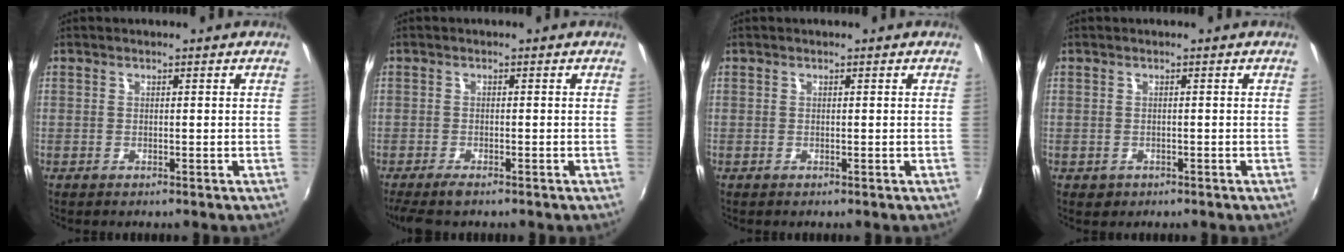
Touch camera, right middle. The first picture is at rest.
{"total": 4.8, "force": [-3.7, 1.1, 2.8], "torque": [-0.067, -0.022, -0.067]}
{"total": 0.0}
{"total": 1.4, "force": [-0.5, 1.3, 0.4], "torque": [-0.010, -0.003, -0.005]}